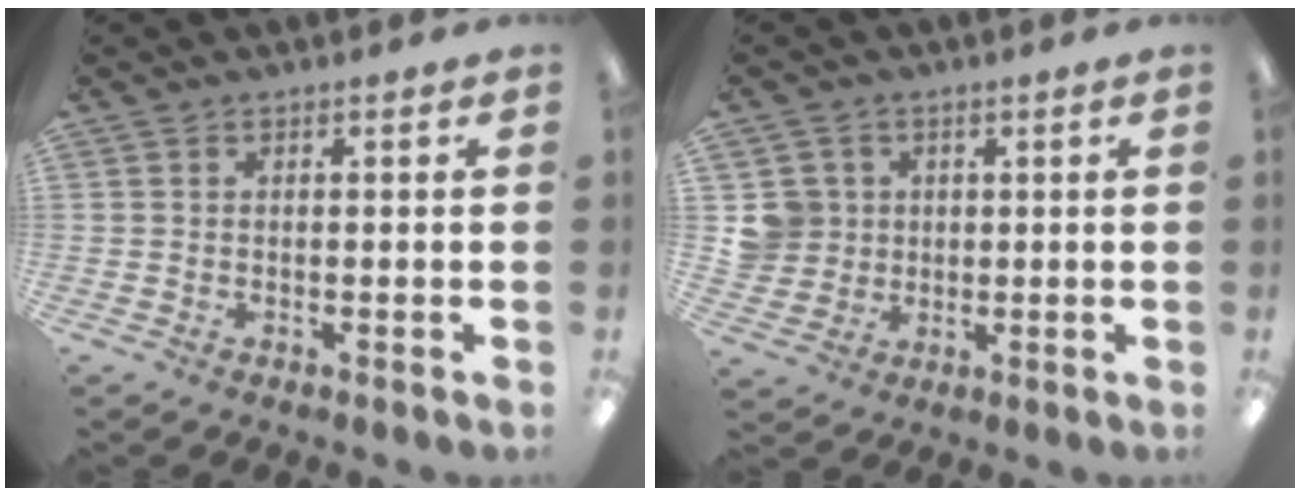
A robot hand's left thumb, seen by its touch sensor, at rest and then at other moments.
{"total": 6.6, "force": [1.6, 6.4, 0.6], "torque": [-0.020, 0.007, 0.036]}